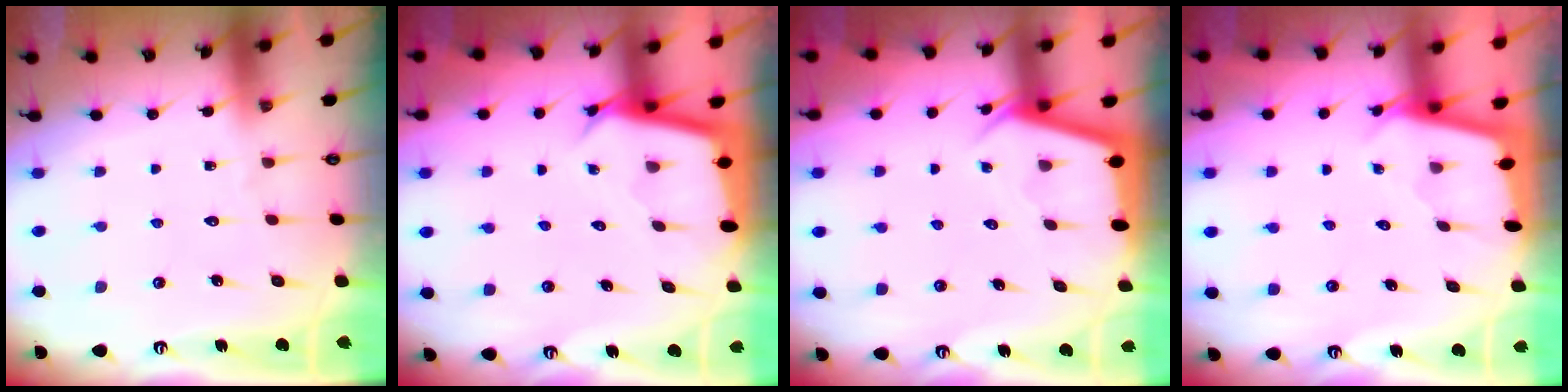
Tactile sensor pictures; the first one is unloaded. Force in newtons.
{"total": 2.9, "press": 2.9, "slide": 0.1}
{"total": 2.9, "press": 2.9, "slide": 0.3}
{"total": 1.9, "press": 1.9, "slide": 0.1}